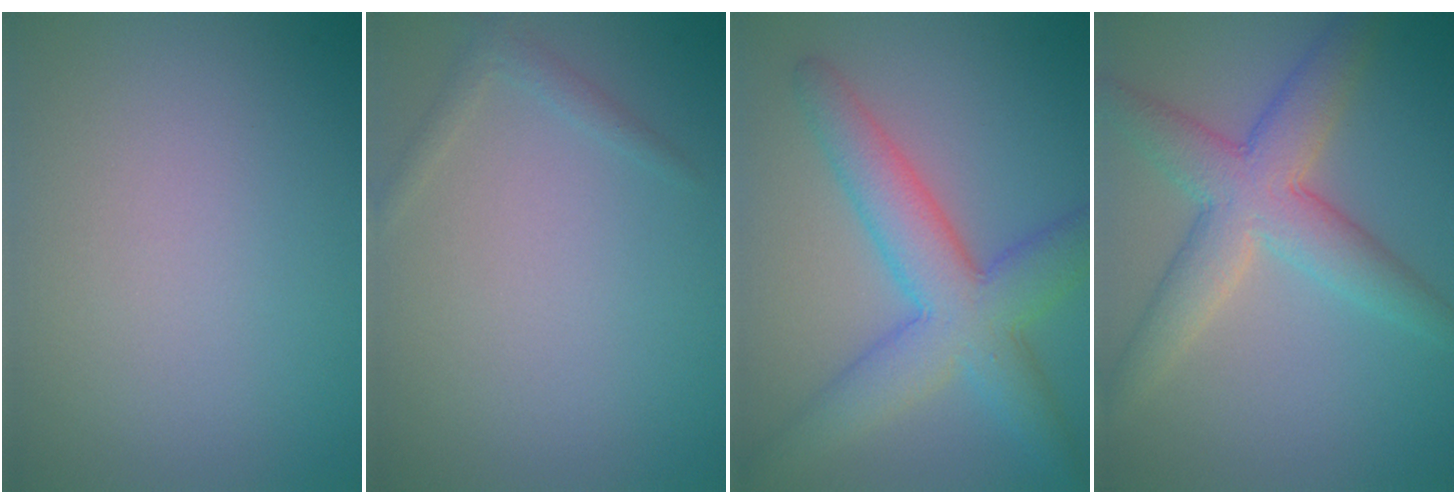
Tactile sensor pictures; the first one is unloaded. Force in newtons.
{"total": 1.1, "press": 1.1, "slide": 0.1}
{"total": 7.2, "press": 7.2, "slide": 0.1}
{"total": 7.3, "press": 7.3, "slide": 0.1}